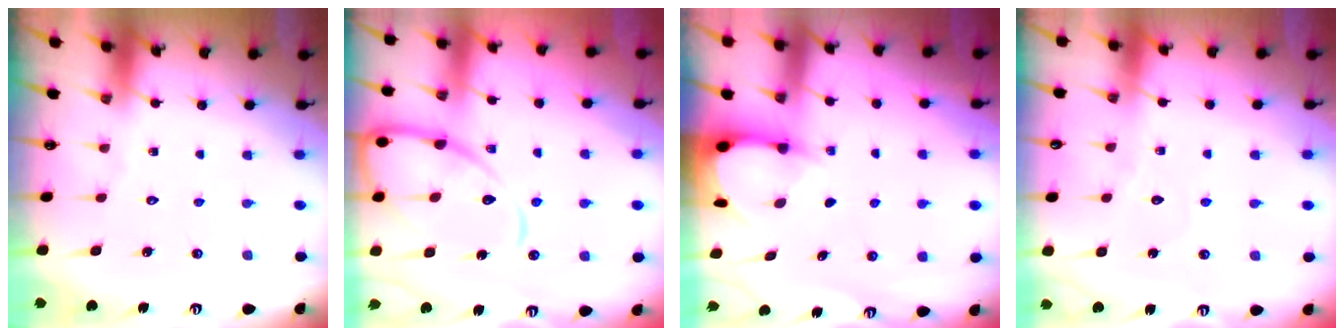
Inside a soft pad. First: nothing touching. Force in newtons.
{"total": 15.9, "press": 15.9, "slide": 1.5}
{"total": 3.3, "press": 3.2, "slide": 0.4}
{"total": 4.8, "press": 4.8, "slide": 0.2}